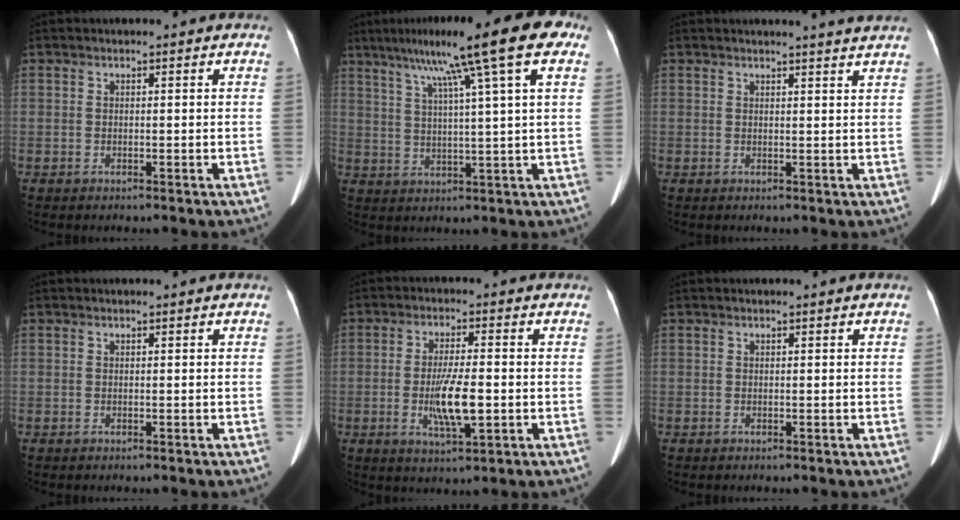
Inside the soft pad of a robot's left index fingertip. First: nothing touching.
{"total": 14.0, "force": [7.5, -0.6, 11.8], "torque": [-0.181, 0.021, 0.104]}
{"total": 4.8, "force": [4.4, -0.9, 1.6], "torque": [-0.018, -0.020, 0.030]}
{"total": 0.0}
{"total": 7.0, "force": [-1.8, 1.2, 6.7], "torque": [-0.127, -0.029, -0.033]}
{"total": 0.0}